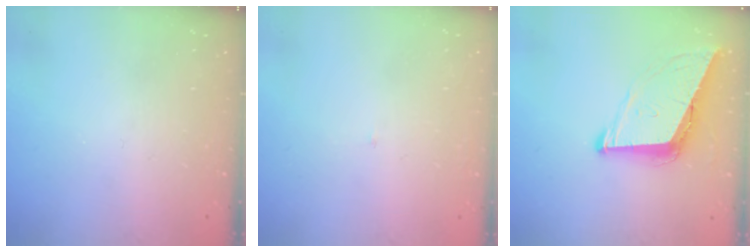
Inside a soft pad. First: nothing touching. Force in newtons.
{"total": 2.1, "press": 2.1, "slide": 0.1}
{"total": 9.3, "press": 8.7, "slide": 3.2}